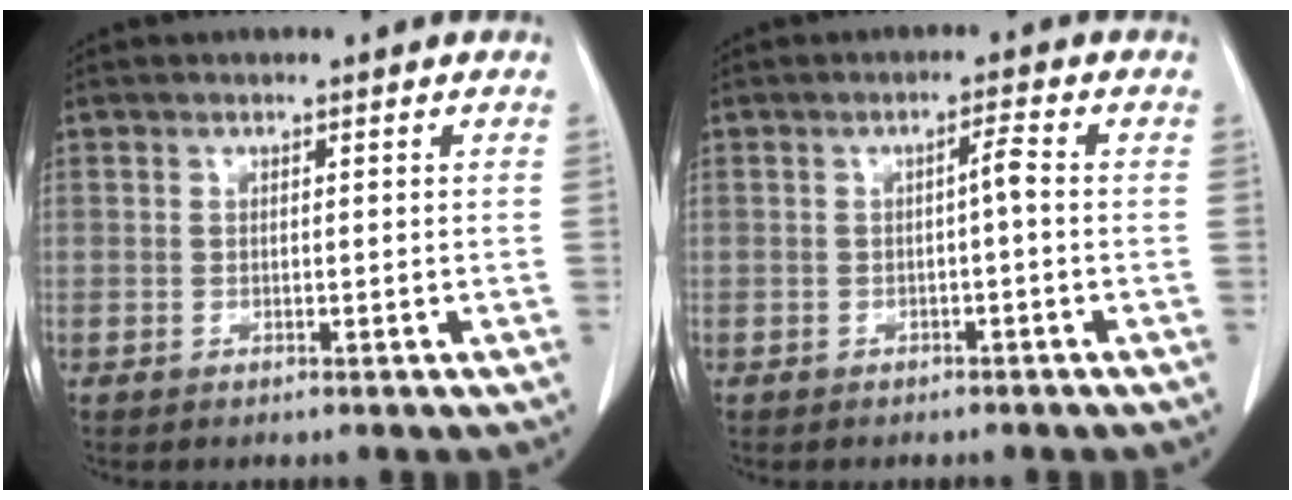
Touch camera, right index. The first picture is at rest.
{"total": 1.9, "force": [-0.4, 0.1, 1.9], "torque": [-0.027, 0.004, -0.007]}